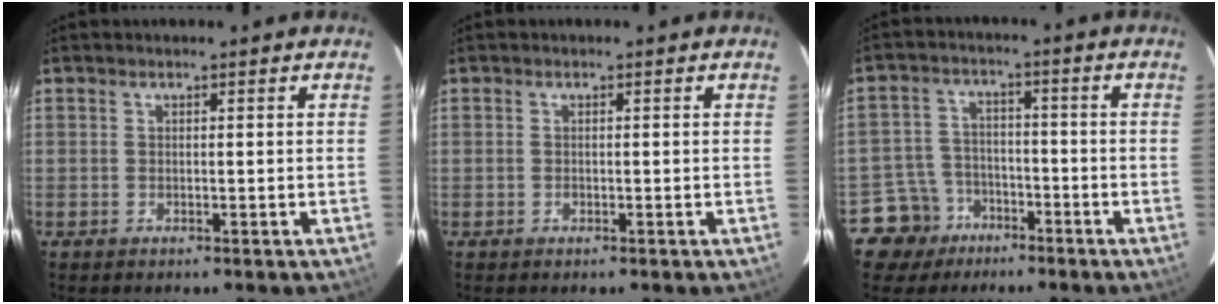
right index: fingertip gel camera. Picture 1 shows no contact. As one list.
[{"total": 0.6, "force": [-0.2, 0.4, 0.3], "torque": [-0.005, 0.001, -0.003]}, {"total": 7.8, "force": [-4.9, 6.1, 0.3], "torque": [-0.028, 0.031, -0.078]}]